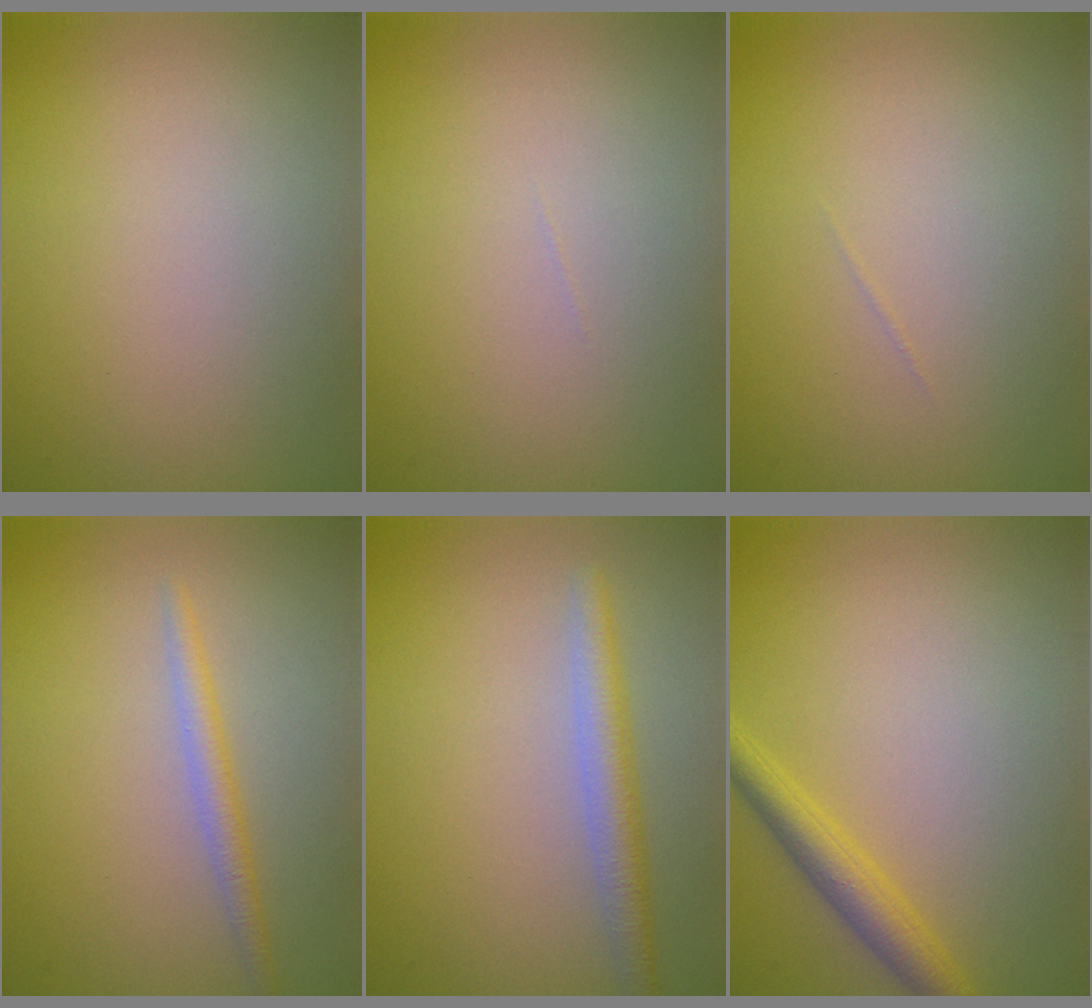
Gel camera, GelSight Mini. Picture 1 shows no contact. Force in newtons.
{"total": 0.0}
{"total": 0.0}
{"total": 1.8, "press": 1.7, "slide": 0.1}
{"total": 2.7, "press": 2.7, "slide": 0.2}
{"total": 3.0, "press": 3.0, "slide": 0.0}